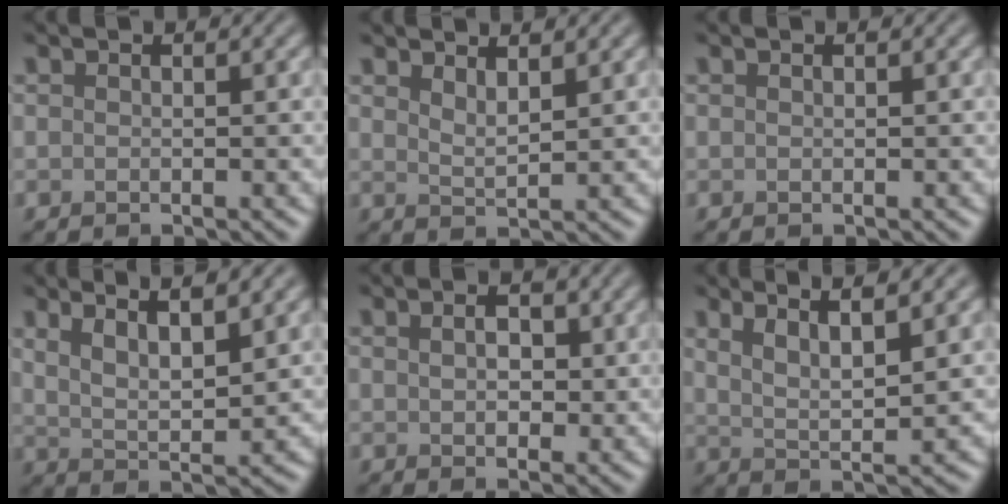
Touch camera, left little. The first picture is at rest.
{"total": 2.0, "force": [1.7, 0.4, 1.1], "torque": [-0.018, -0.003, 0.030]}
{"total": 0.0}
{"total": 5.1, "force": [3.2, 1.2, 3.8], "torque": [-0.065, -0.002, 0.056]}
{"total": 3.1, "force": [0.8, 1.9, 2.4], "torque": [-0.036, -0.005, 0.017]}
{"total": 4.7, "force": [2.7, 0.9, 3.7], "torque": [-0.066, -0.002, 0.050]}